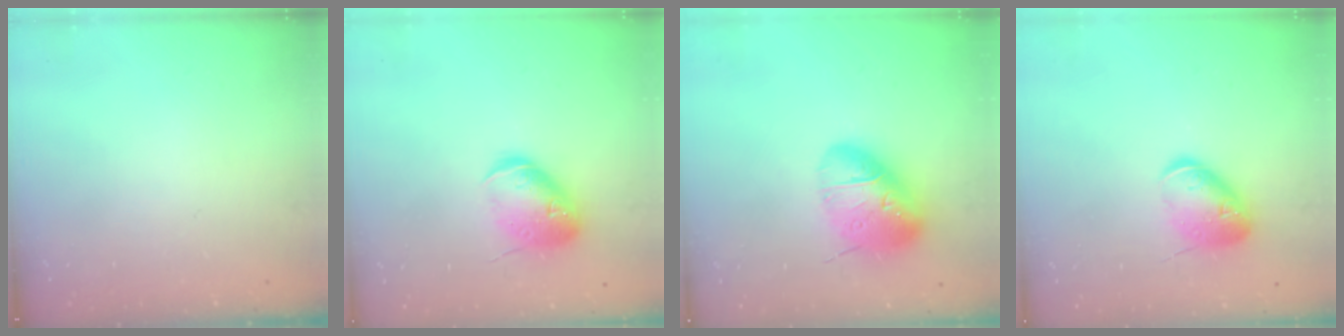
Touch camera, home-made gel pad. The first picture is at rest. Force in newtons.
{"total": 14.9, "press": 14.7, "slide": 2.6}
{"total": 19.5, "press": 19.1, "slide": 3.7}
{"total": 12.3, "press": 12.2, "slide": 1.7}